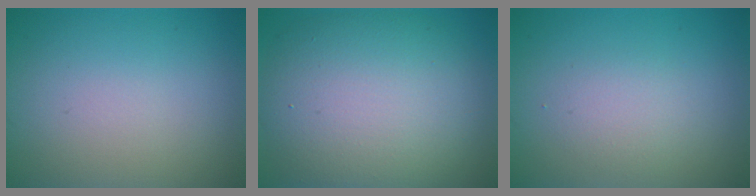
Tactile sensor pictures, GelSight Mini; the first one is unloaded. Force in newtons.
{"total": 11.0, "press": 11.0, "slide": 0.2}
{"total": 1.8, "press": 1.8, "slide": 0.0}